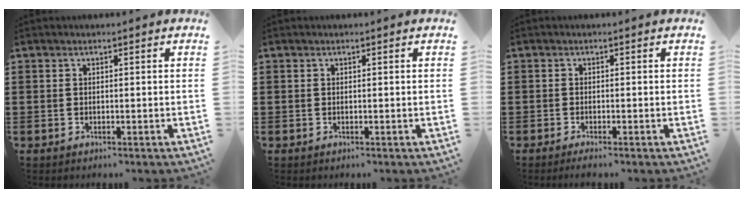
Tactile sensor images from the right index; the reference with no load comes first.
{"total": 0.0}
{"total": 0.8, "force": [-0.7, -0.1, 0.4], "torque": [-0.006, -0.003, -0.013]}